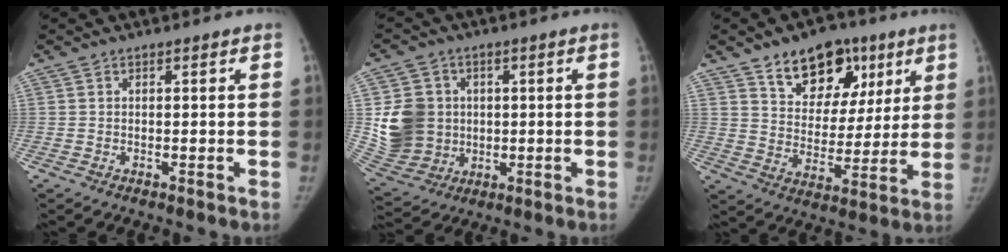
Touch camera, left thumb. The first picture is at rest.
{"total": 12.5, "force": [0.9, 11.1, 5.6], "torque": [-0.085, -0.001, 0.036]}
{"total": 15.8, "force": [9.2, 10.2, 7.8], "torque": [-0.064, -0.036, 0.147]}